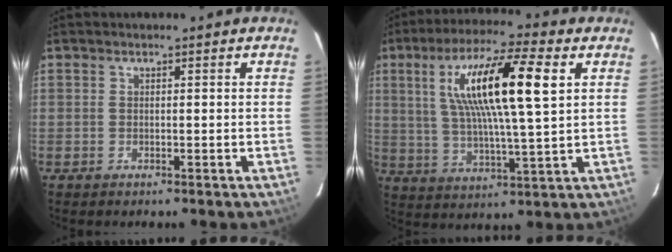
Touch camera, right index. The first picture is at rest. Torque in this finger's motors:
{"motor_torque": [1.02, 0.85, 1.05, 0.21]}